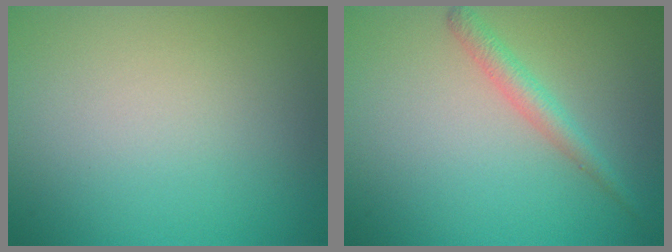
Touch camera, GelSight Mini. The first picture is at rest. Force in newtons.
{"total": 2.0, "press": 2.0, "slide": 0.1}